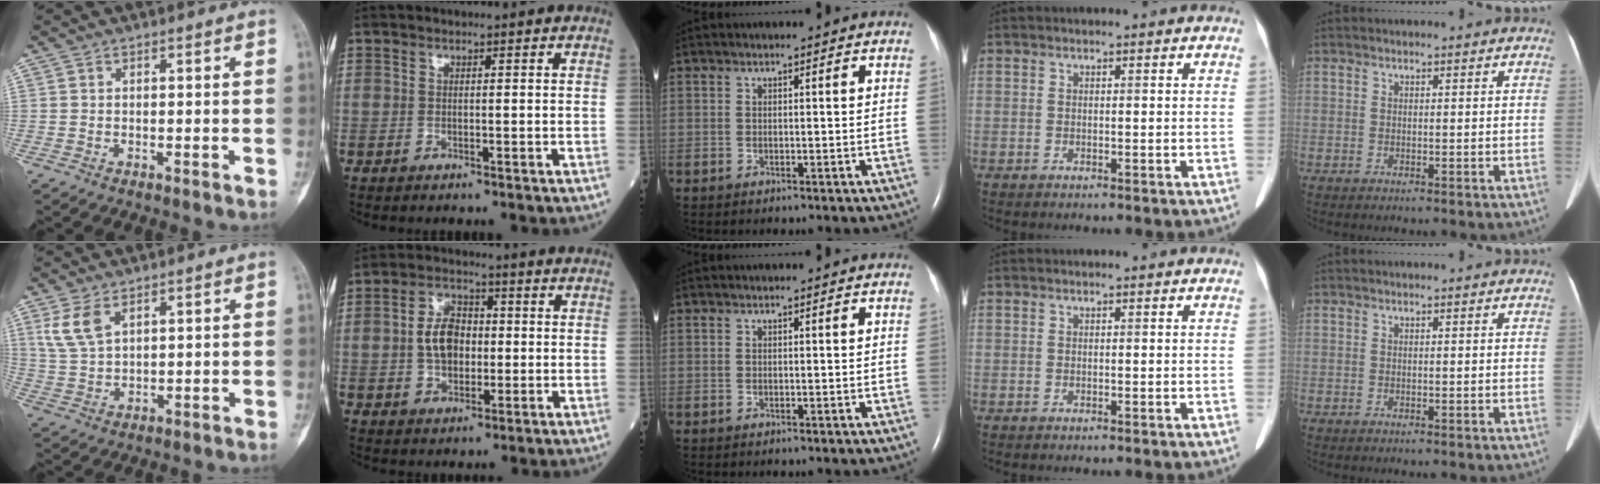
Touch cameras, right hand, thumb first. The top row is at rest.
{"thumb": {"total": 6.1, "force": [3.1, 3.1, 4.1], "torque": [-0.085, -0.008, 0.074]}, "index": {"total": 6.8, "force": [-0.1, 4.5, 5.1], "torque": [-0.100, 0.014, -0.001]}}